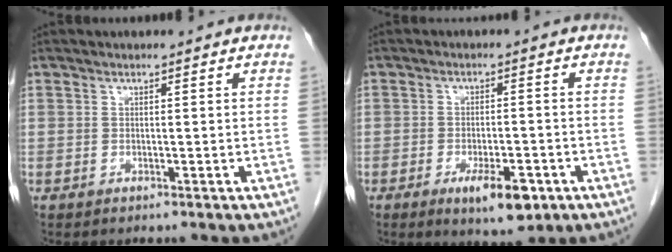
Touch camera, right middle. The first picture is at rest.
{"total": 6.6, "force": [-3.3, 2.1, 5.3], "torque": [-0.086, -0.009, -0.043]}